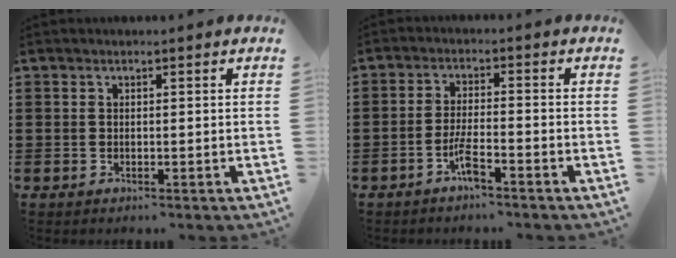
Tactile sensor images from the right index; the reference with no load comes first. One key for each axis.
{"total": 4.3, "fx": -2.7, "fy": 0.5, "fz": 3.3, "tx": -0.078, "ty": -0.005, "tz": -0.055}